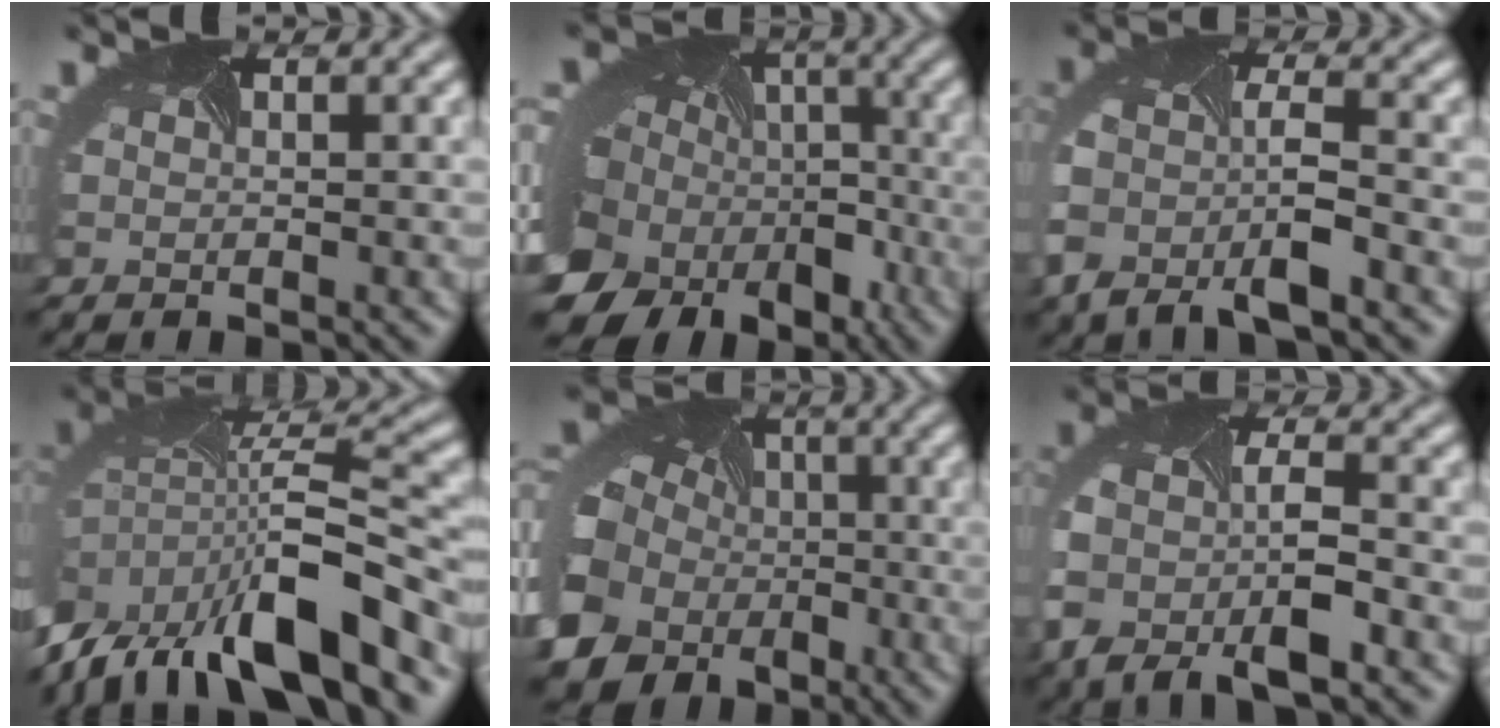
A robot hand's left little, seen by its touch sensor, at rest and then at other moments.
{"total": 19.5, "force": [-7.2, 15.0, 10.3], "torque": [-0.235, -0.055, -0.094]}
{"total": 7.5, "force": [-4.3, 3.1, 5.4], "torque": [-0.119, -0.022, -0.082]}
{"total": 12.9, "force": [-7.1, 5.4, 9.4], "torque": [-0.175, -0.011, -0.113]}
{"total": 17.2, "force": [-6.0, 14.6, 6.9], "torque": [-0.171, -0.052, -0.127]}
{"total": 8.6, "force": [-4.5, 3.9, 6.2], "torque": [-0.133, -0.024, -0.081]}